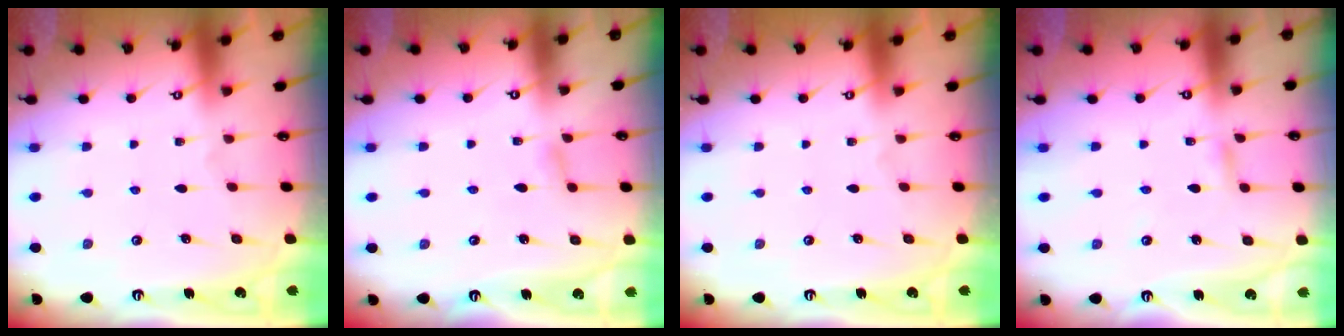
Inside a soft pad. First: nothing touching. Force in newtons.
{"total": 3.7, "press": 3.6, "slide": 0.5}
{"total": 0.0}
{"total": 2.4, "press": 2.4, "slide": 0.1}